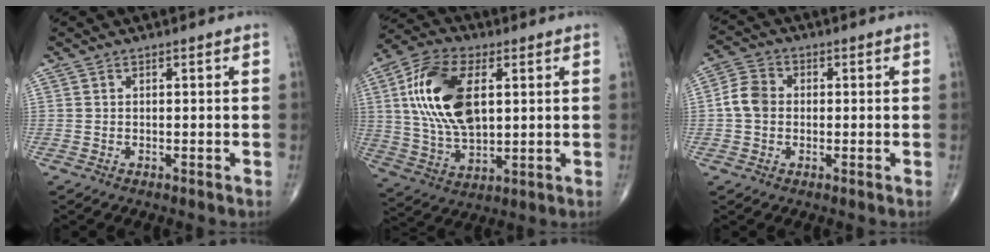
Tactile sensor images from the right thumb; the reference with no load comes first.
{"total": 17.4, "force": [3.8, 9.3, 14.2], "torque": [-0.269, -0.001, 0.072]}
{"total": 5.5, "force": [-0.2, 4.4, 3.2], "torque": [-0.055, 0.014, -0.013]}